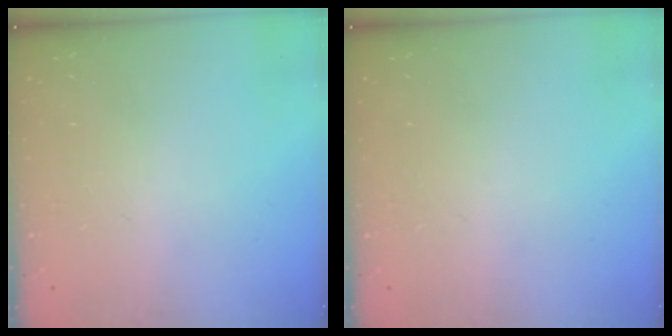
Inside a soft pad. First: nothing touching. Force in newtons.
{"total": 0.0}